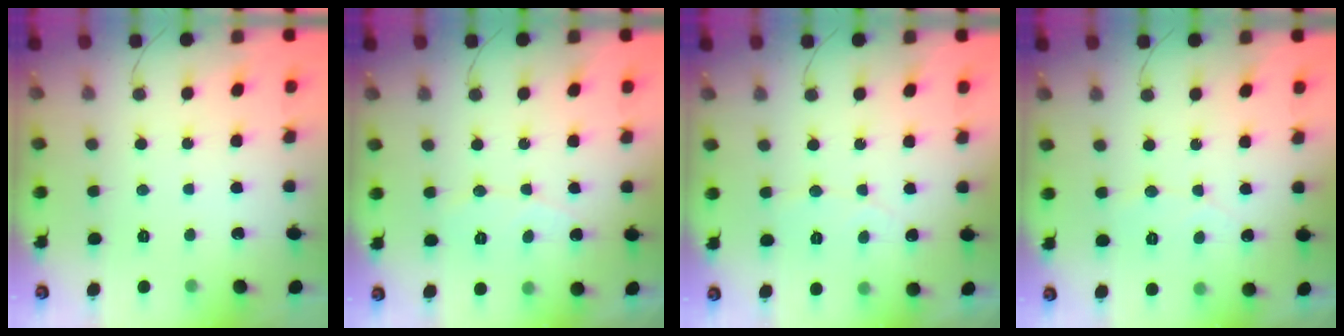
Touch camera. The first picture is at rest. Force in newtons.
{"total": 5.2, "press": 5.2, "slide": 0.4}
{"total": 3.8, "press": 3.8, "slide": 0.3}
{"total": 3.8, "press": 3.8, "slide": 0.3}